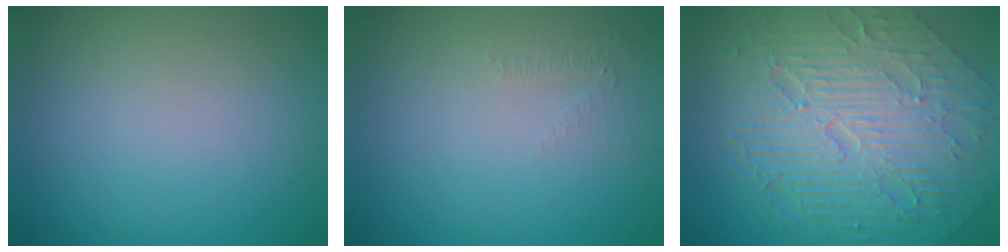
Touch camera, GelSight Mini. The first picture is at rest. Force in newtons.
{"total": 0.5, "press": 0.2, "slide": 0.5}
{"total": 10.7, "press": 7.1, "slide": 8.0}